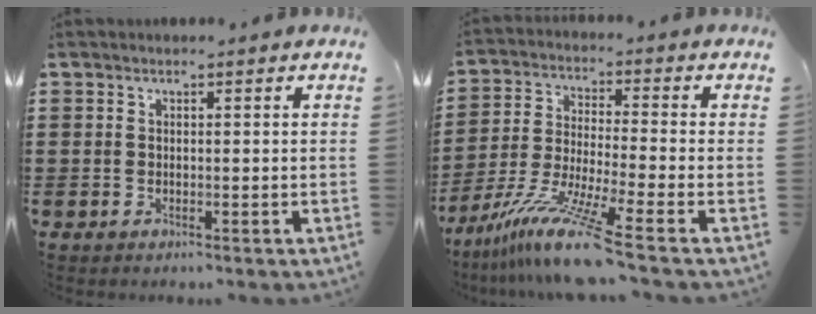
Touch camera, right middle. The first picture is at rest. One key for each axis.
{"total": 11.5, "fx": -9.0, "fy": -0.4, "fz": 7.2, "tx": -0.146, "ty": -0.006, "tz": -0.176}